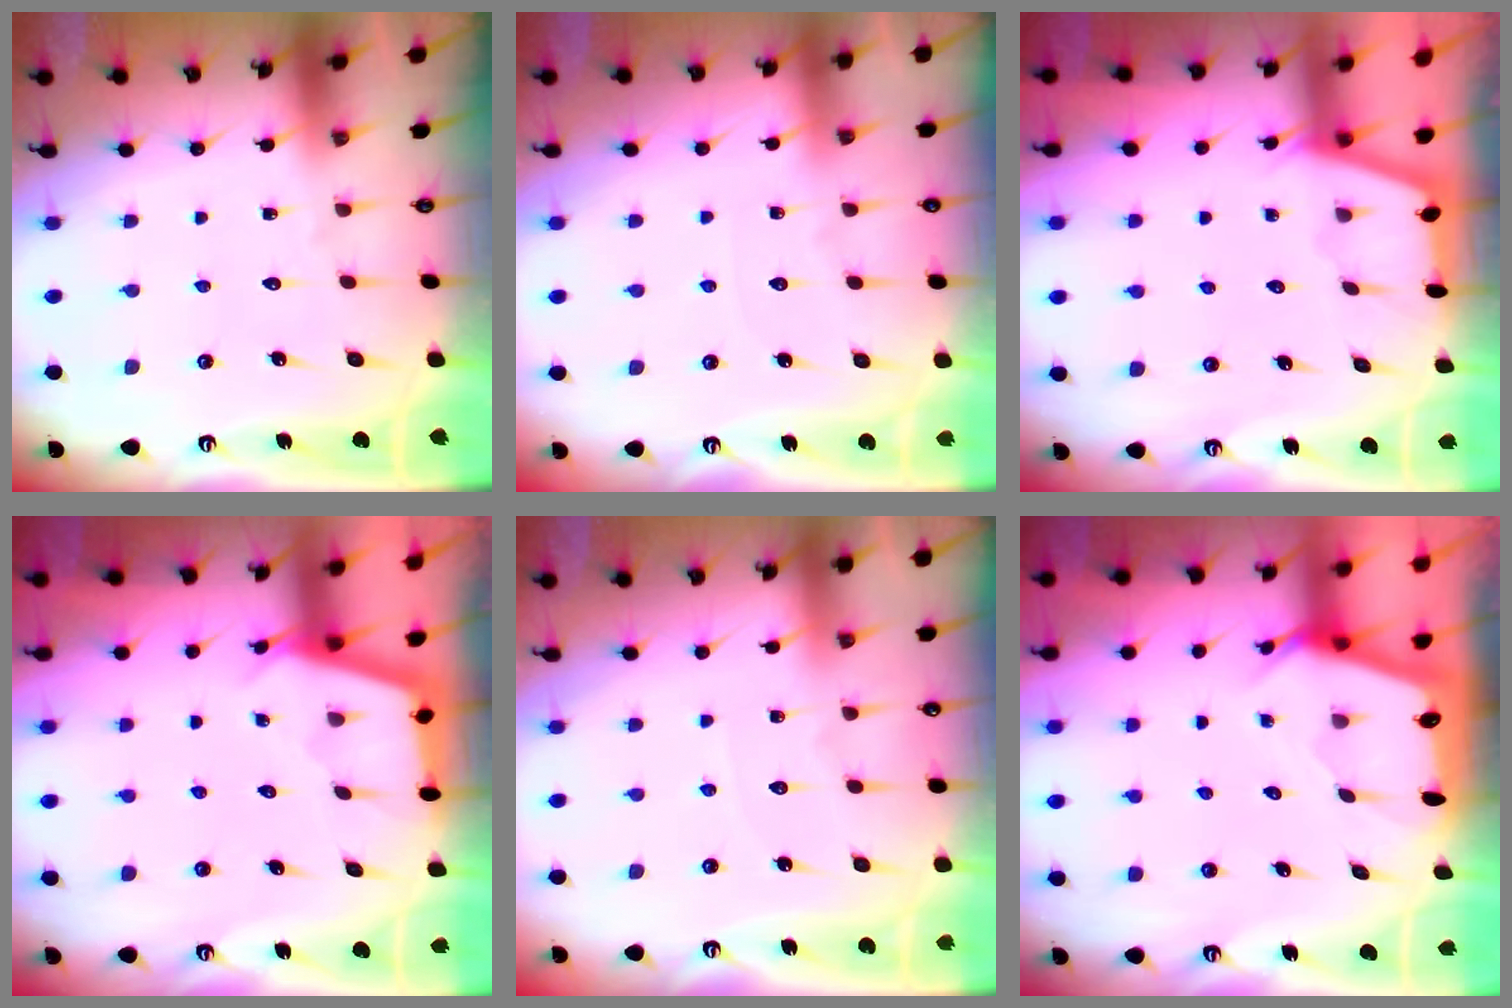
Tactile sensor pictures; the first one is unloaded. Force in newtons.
{"total": 2.2, "press": 2.2, "slide": 0.3}
{"total": 1.7, "press": 1.7, "slide": 0.4}
{"total": 3.0, "press": 3.0, "slide": 0.3}
{"total": 3.9, "press": 3.9, "slide": 0.6}
{"total": 2.5, "press": 2.4, "slide": 0.3}